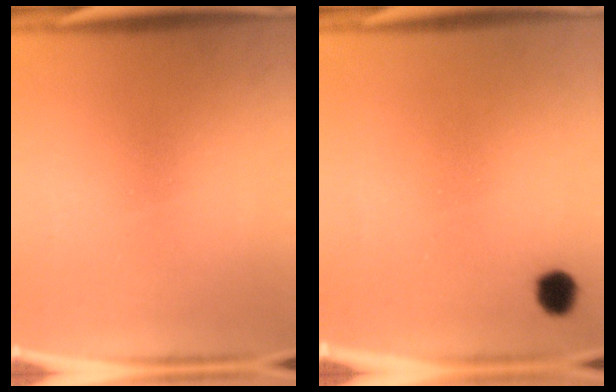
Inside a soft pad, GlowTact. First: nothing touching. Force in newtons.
{"total": 3.1}